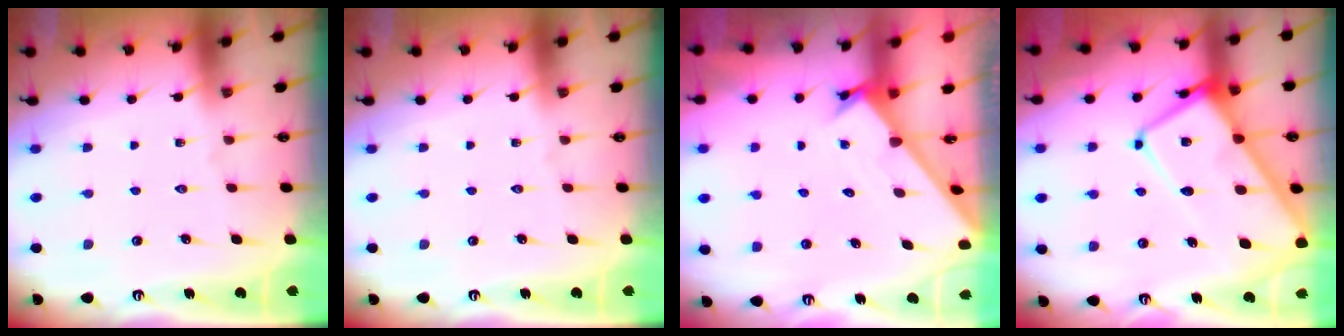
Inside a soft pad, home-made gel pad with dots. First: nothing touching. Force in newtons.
{"total": 0.0}
{"total": 1.8, "press": 1.8, "slide": 0.1}
{"total": 16.9, "press": 16.8, "slide": 1.8}